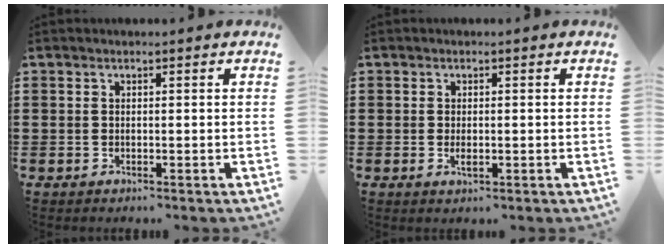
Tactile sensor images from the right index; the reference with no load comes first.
{"total": 1.3, "force": [-0.2, 0.5, 1.2], "torque": [-0.023, -0.002, -0.004]}